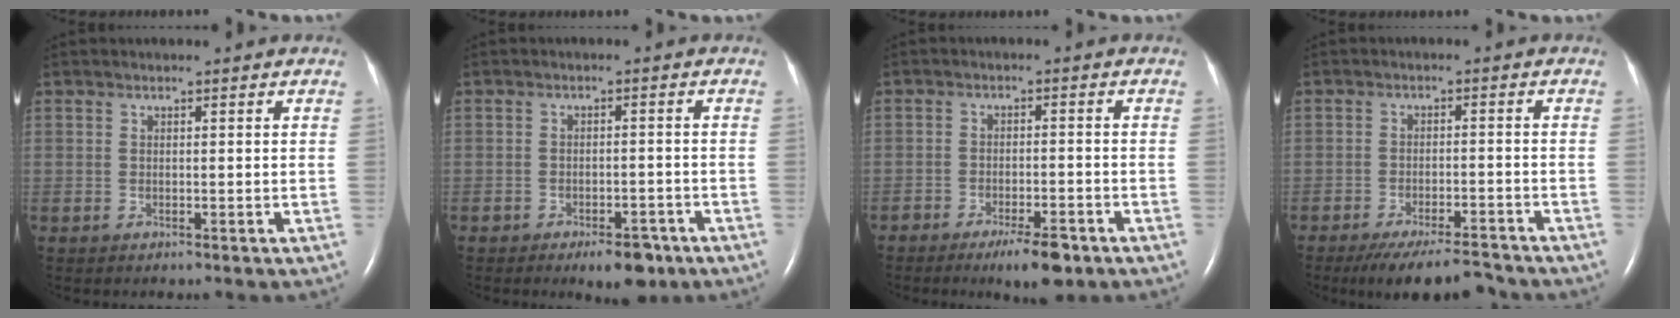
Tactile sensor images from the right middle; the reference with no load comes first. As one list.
[{"total": 5.3, "force": [-3.5, 2.4, 3.1], "torque": [-0.038, 0.002, -0.045]}, {"total": 5.7, "force": [-3.8, 1.5, 4.0], "torque": [-0.066, -0.005, -0.056]}, {"total": 9.6, "force": [-8.7, 1.5, 3.7], "torque": [-0.059, -0.006, -0.132]}]